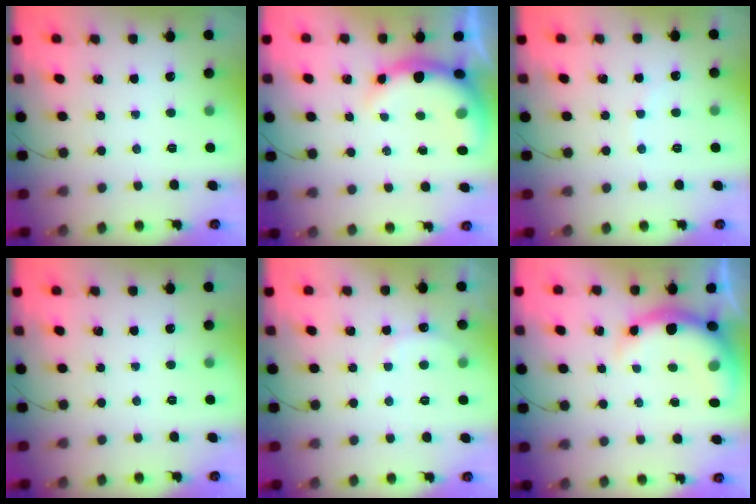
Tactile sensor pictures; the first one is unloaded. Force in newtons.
{"total": 9.3, "press": 9.2, "slide": 1.8}
{"total": 3.8, "press": 3.7, "slide": 0.9}
{"total": 0.0}
{"total": 5.4, "press": 5.4, "slide": 0.9}
{"total": 8.6, "press": 8.4, "slide": 1.7}